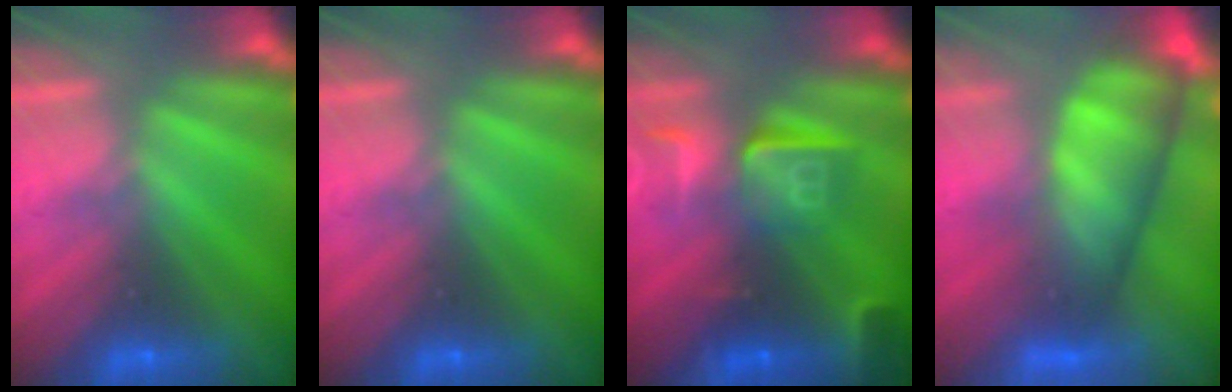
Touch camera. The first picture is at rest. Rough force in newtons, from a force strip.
{"total": 0.0}
{"total": 8.5}
{"total": 10.2}